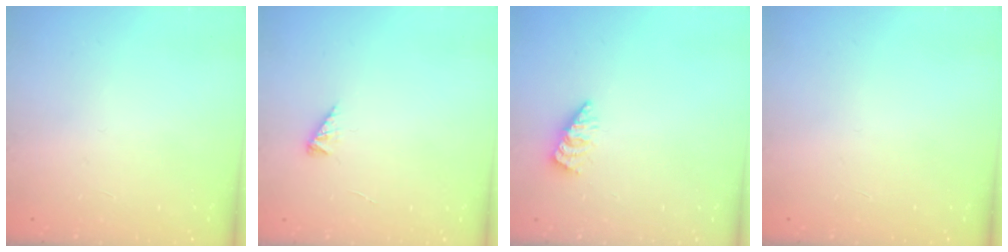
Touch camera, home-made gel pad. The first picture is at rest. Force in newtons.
{"total": 2.3, "press": 2.3, "slide": 0.4}
{"total": 2.3, "press": 2.3, "slide": 0.3}
{"total": 0.0}